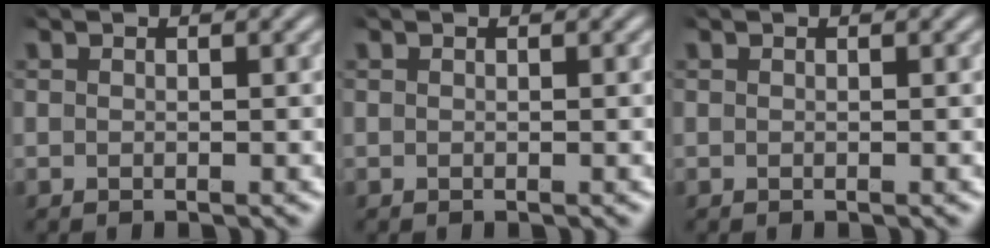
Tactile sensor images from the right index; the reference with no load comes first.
{"total": 0.0}
{"total": 0.0}